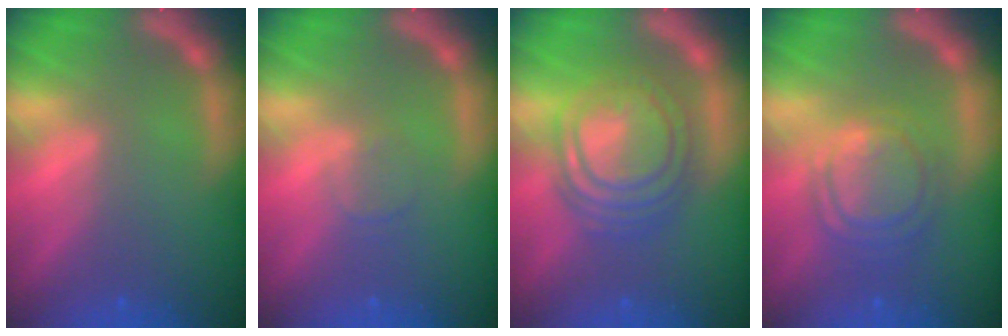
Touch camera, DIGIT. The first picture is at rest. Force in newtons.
{"total": 1.4}
{"total": 9.0}
{"total": 6.1}